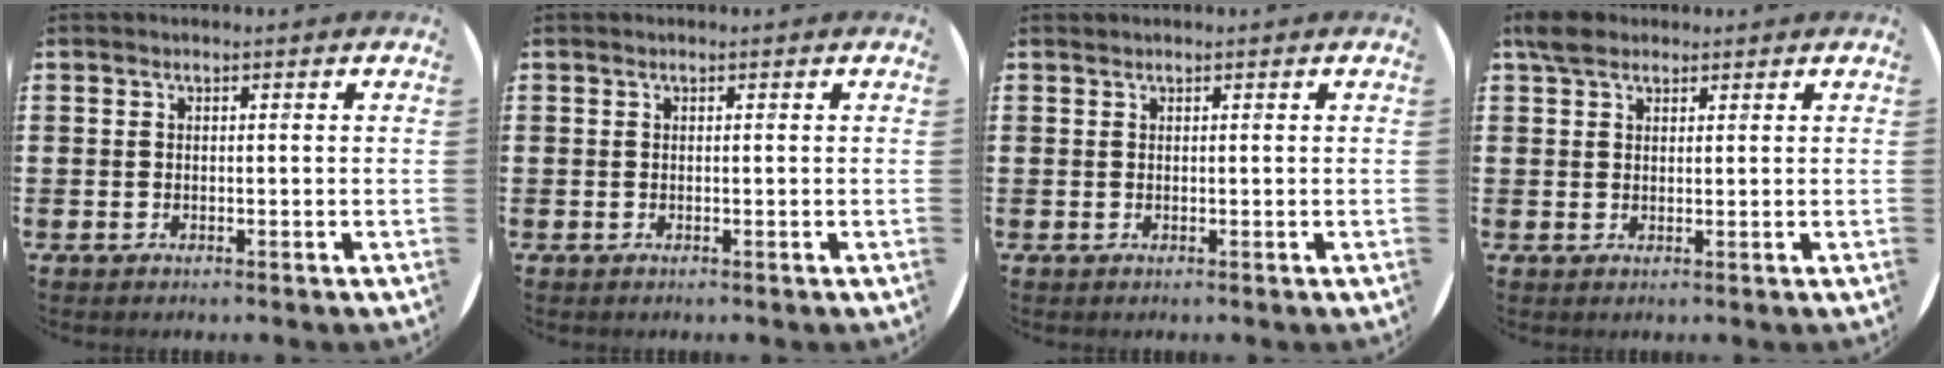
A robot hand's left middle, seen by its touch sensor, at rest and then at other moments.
{"total": 0.0}
{"total": 0.0}
{"total": 2.9, "force": [2.4, 1.4, 0.8], "torque": [-0.005, 0.002, 0.042]}